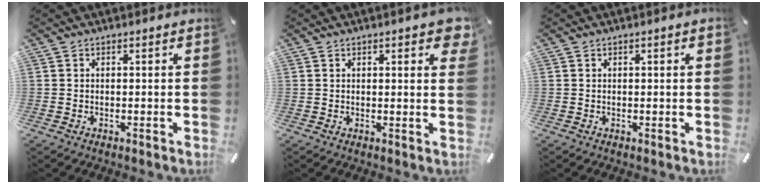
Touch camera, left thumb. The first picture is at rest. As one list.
[{"total": 3.7, "force": [2.1, 1.2, 2.7], "torque": [-0.035, -0.009, 0.032]}, {"total": 0.7, "force": [0.2, 0.0, 0.7], "torque": [-0.011, 0.000, 0.003]}]